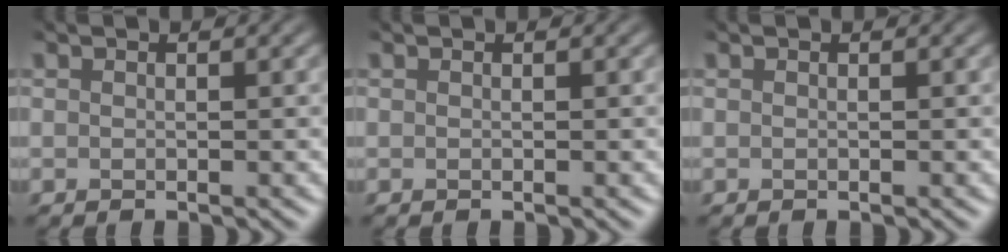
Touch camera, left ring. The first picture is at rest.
{"total": 0.0}
{"total": 0.0}